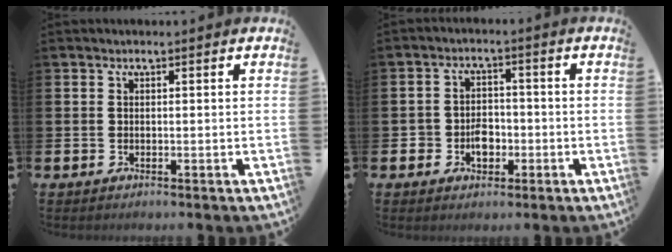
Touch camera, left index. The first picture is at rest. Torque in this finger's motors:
{"motor_torque": [0.38, -0.04, 0.09, 0.06]}